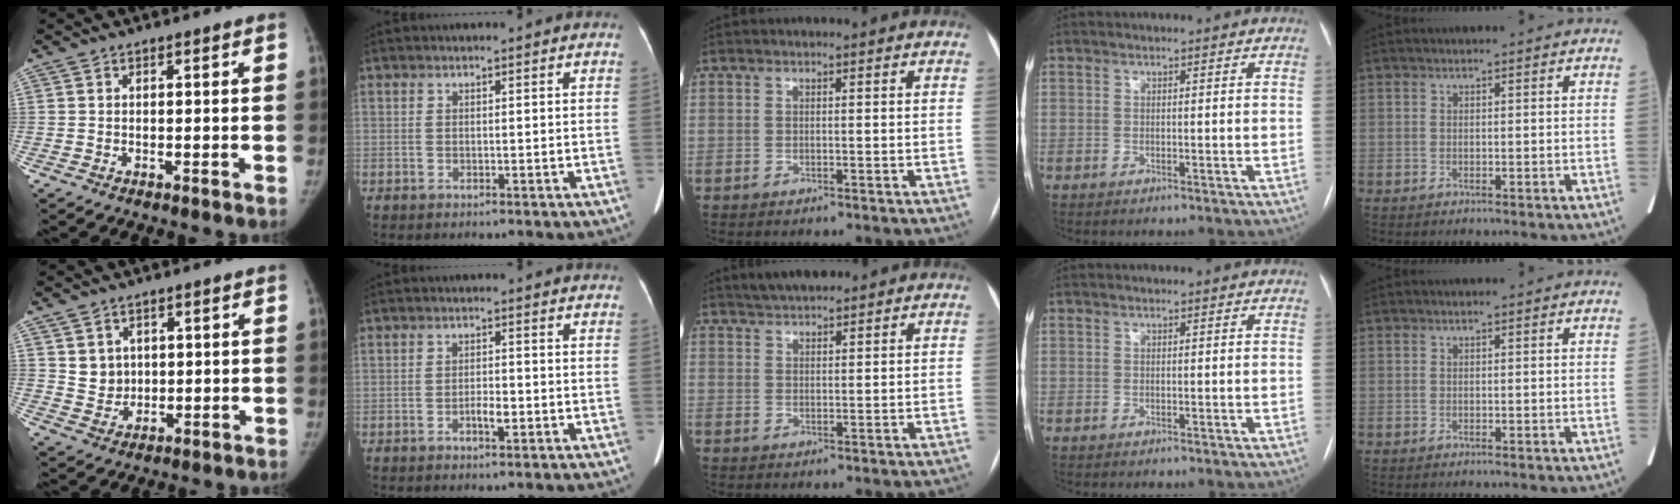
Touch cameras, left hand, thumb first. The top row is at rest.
{"thumb": {"total": 4.6, "force": [1.4, 4.1, 1.4], "torque": [-0.003, -0.011, 0.036]}, "index": {"total": 2.2, "force": [-0.9, 0.7, 1.9], "torque": [-0.032, 0.002, -0.014]}, "middle": {"total": 4.2, "force": [3.8, 0.7, 1.6], "torque": [-0.033, 0.020, 0.067]}}